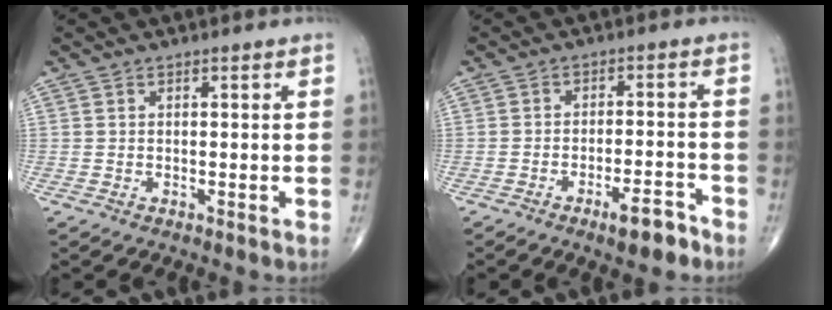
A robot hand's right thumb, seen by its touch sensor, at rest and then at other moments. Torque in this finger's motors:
{"motor_torque": [0.56, 0.52, -0.04, -0.15, 0.14]}